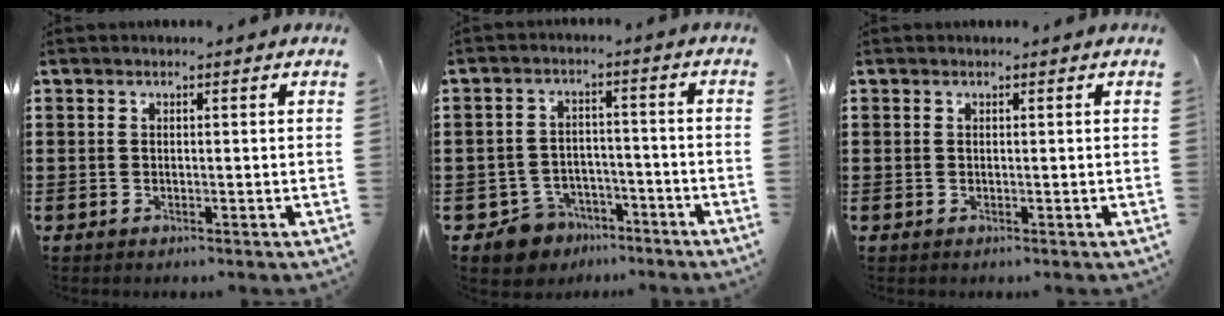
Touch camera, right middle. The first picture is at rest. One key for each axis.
{"total": 5.7, "fx": -5.1, "fy": 2.4, "fz": 0.4, "tx": -0.033, "ty": 0.009, "tz": -0.107}
{"total": 0.0}